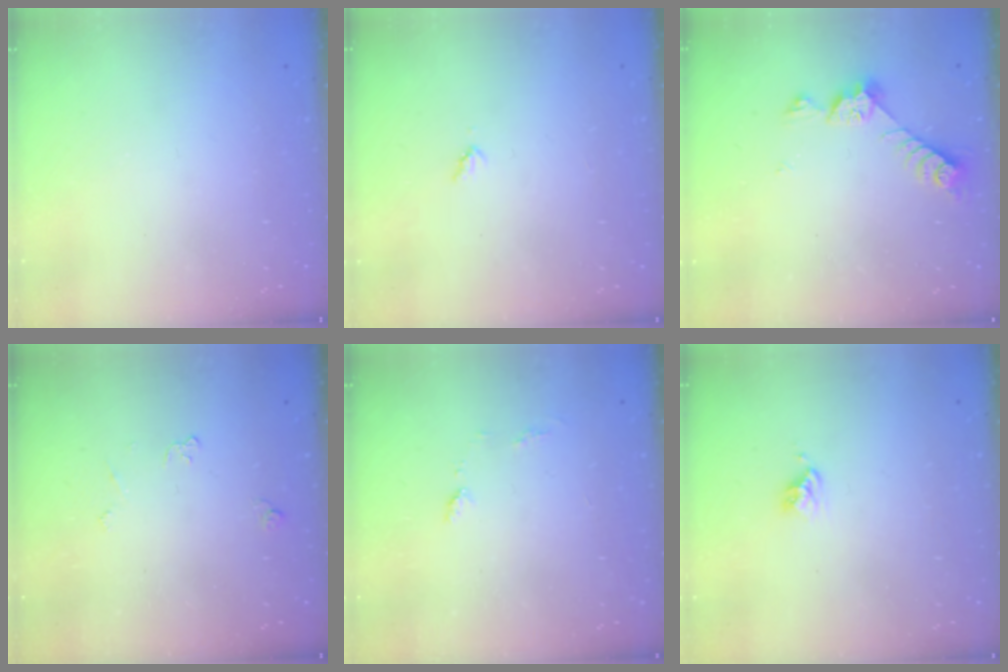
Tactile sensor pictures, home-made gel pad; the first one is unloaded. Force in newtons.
{"total": 3.0, "press": 3.0, "slide": 0.3}
{"total": 7.3, "press": 7.3, "slide": 0.6}
{"total": 3.4, "press": 3.4, "slide": 0.6}
{"total": 5.4, "press": 5.4, "slide": 0.6}
{"total": 3.7, "press": 3.7, "slide": 0.6}